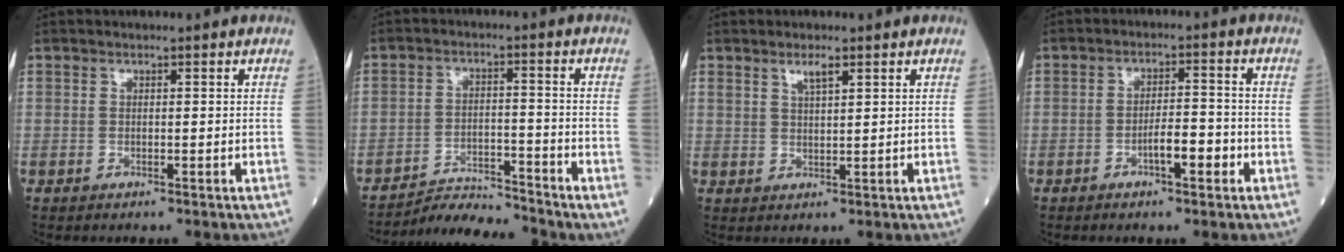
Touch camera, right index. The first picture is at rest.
{"total": 6.5, "force": [-6.4, -0.8, -0.1], "torque": [0.001, -0.003, -0.113]}
{"total": 2.3, "force": [1.5, 0.3, 1.8], "torque": [-0.036, 0.002, 0.030]}
{"total": 4.7, "force": [-2.1, 1.1, 4.1], "torque": [-0.064, 0.005, -0.037]}